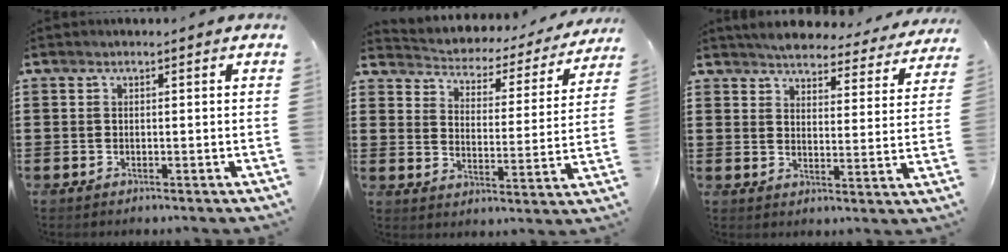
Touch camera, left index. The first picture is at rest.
{"total": 2.7, "force": [2.6, 0.7, 0.2], "torque": [-0.025, -0.025, 0.033]}
{"total": 4.3, "force": [4.3, 0.3, 0.8], "torque": [-0.037, -0.027, 0.071]}